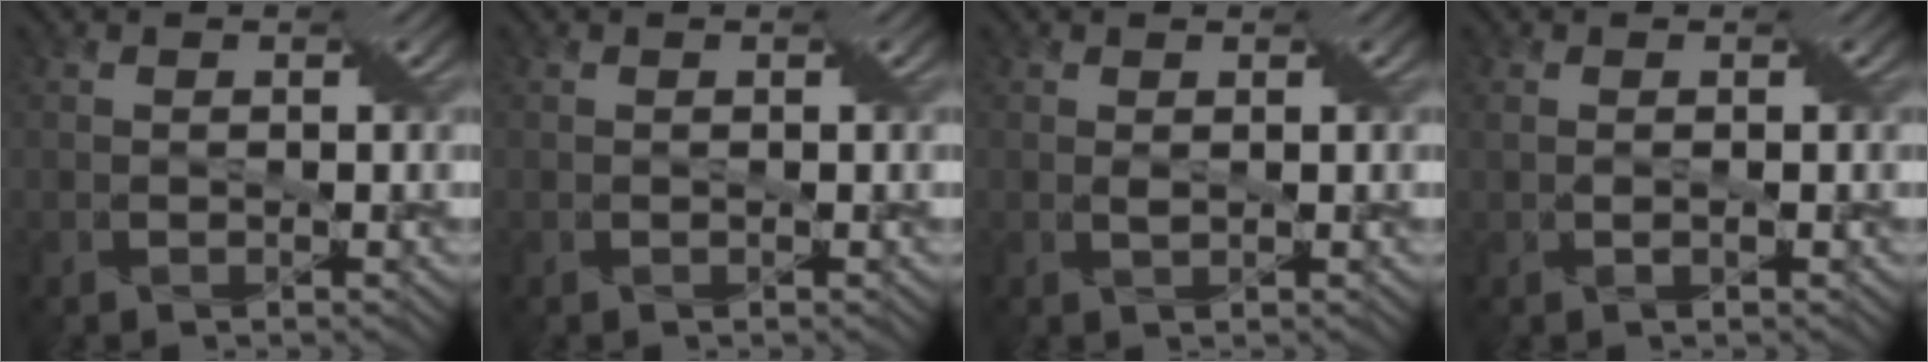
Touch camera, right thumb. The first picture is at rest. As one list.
[{"total": 0.0}, {"total": 0.8, "force": [0.5, 0.1, 0.6], "torque": [-0.013, 0.002, 0.010]}, {"total": 1.4, "force": [0.1, 0.6, 1.2], "torque": [-0.026, -0.004, 0.004]}]